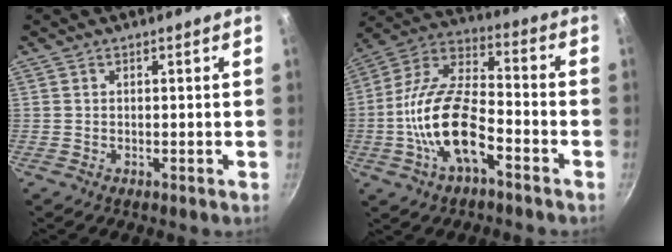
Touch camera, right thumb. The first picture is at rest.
{"total": 17.1, "force": [-5.9, 7.8, 14.1], "torque": [-0.257, 0.044, -0.126]}